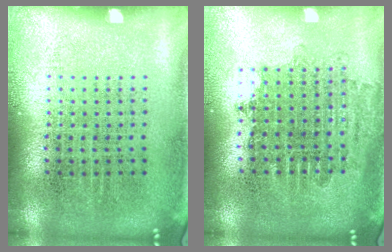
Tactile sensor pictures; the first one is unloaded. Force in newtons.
{"total": 1.6, "press": 1.3, "slide": 0.9}